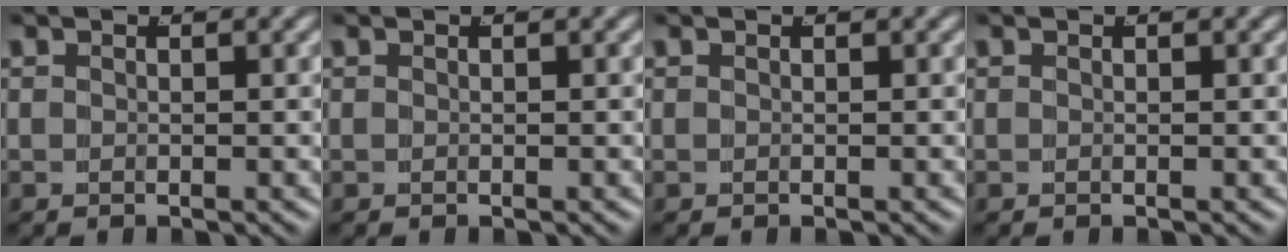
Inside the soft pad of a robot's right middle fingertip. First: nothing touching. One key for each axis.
{"total": 0.0}
{"total": 0.0}
{"total": 0.0}